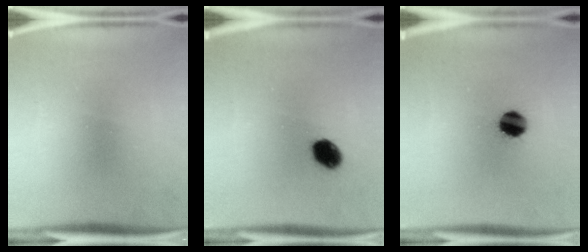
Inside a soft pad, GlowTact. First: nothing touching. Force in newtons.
{"total": 5.7}
{"total": 6.9}